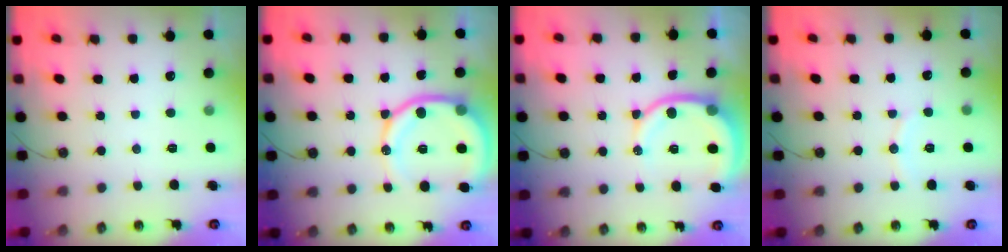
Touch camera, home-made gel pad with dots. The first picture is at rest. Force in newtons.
{"total": 15.8, "press": 15.7, "slide": 2.1}
{"total": 10.9, "press": 10.8, "slide": 1.5}
{"total": 5.8, "press": 5.8, "slide": 0.5}